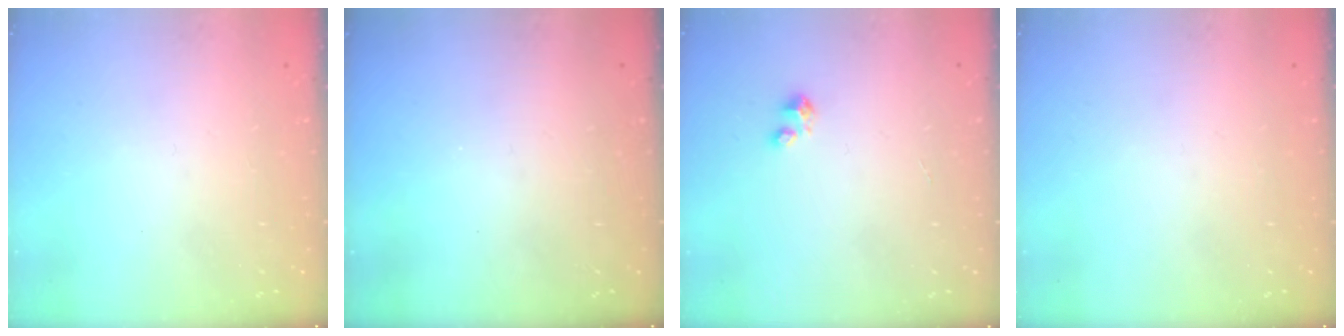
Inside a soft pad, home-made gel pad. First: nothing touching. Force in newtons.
{"total": 0.0}
{"total": 1.6, "press": 1.6, "slide": 0.1}
{"total": 0.0}